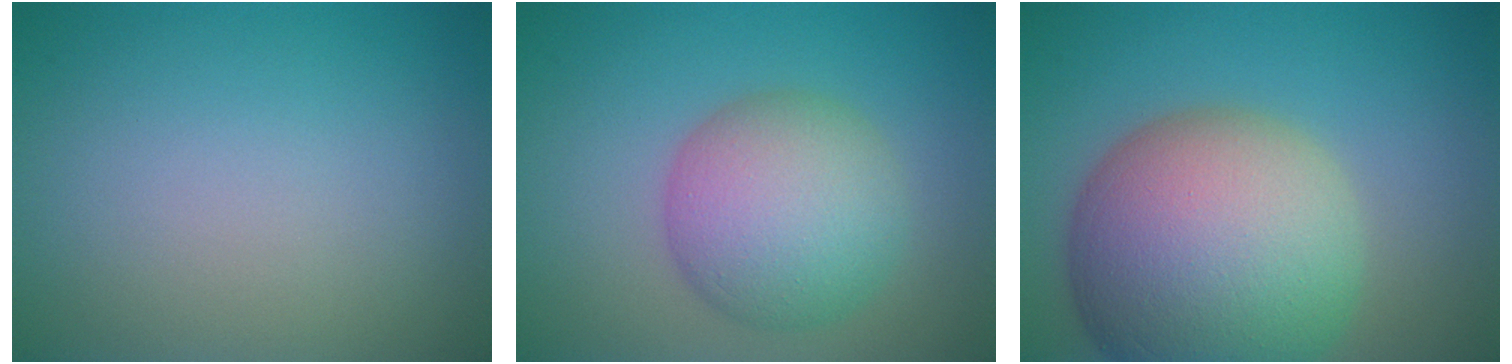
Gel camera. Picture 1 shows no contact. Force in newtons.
{"total": 7.0, "press": 7.0, "slide": 0.2}
{"total": 15.0, "press": 14.9, "slide": 0.9}